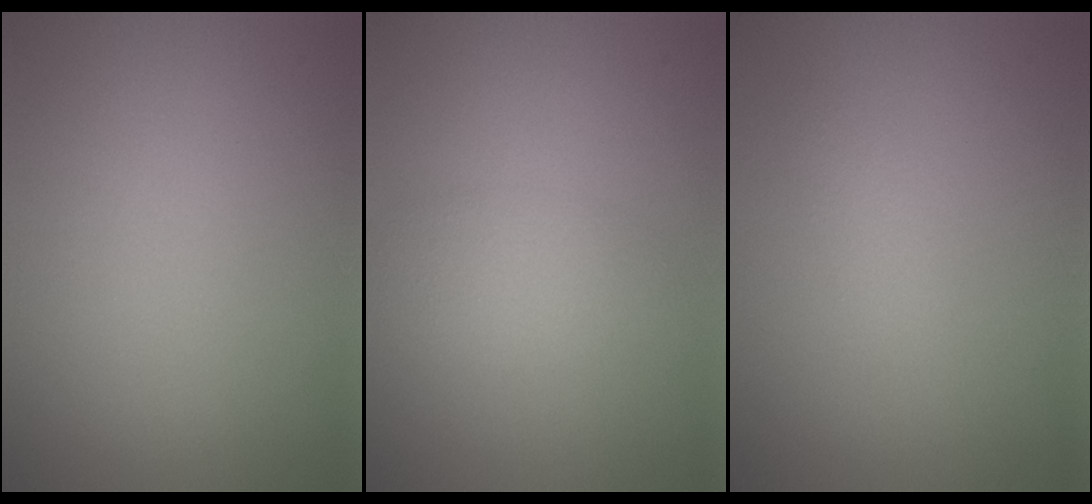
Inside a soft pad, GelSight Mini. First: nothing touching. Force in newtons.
{"total": 2.7, "press": 2.7, "slide": 0.1}
{"total": 1.1, "press": 1.1, "slide": 0.0}